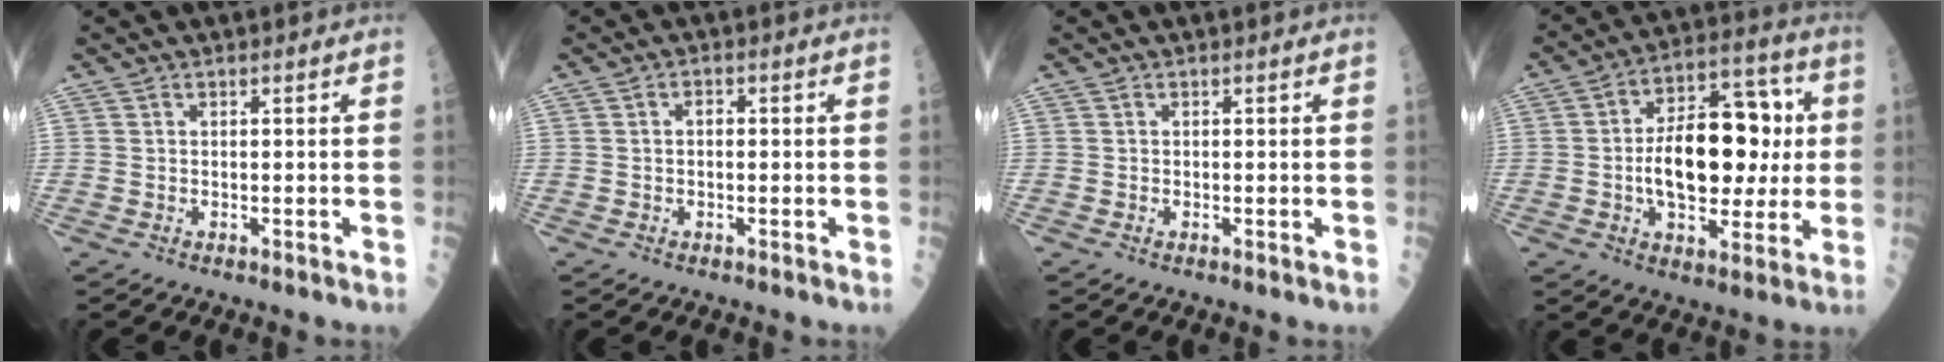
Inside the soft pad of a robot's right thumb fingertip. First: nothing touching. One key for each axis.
{"total": 1.4, "fx": 0.0, "fy": 0.9, "fz": 1.1, "tx": -0.012, "ty": 0.003, "tz": -0.003}
{"total": 0.0}
{"total": 19.7, "fx": 0.3, "fy": 11.2, "fz": 16.2, "tx": -0.216, "ty": 0.025, "tz": 0.006}